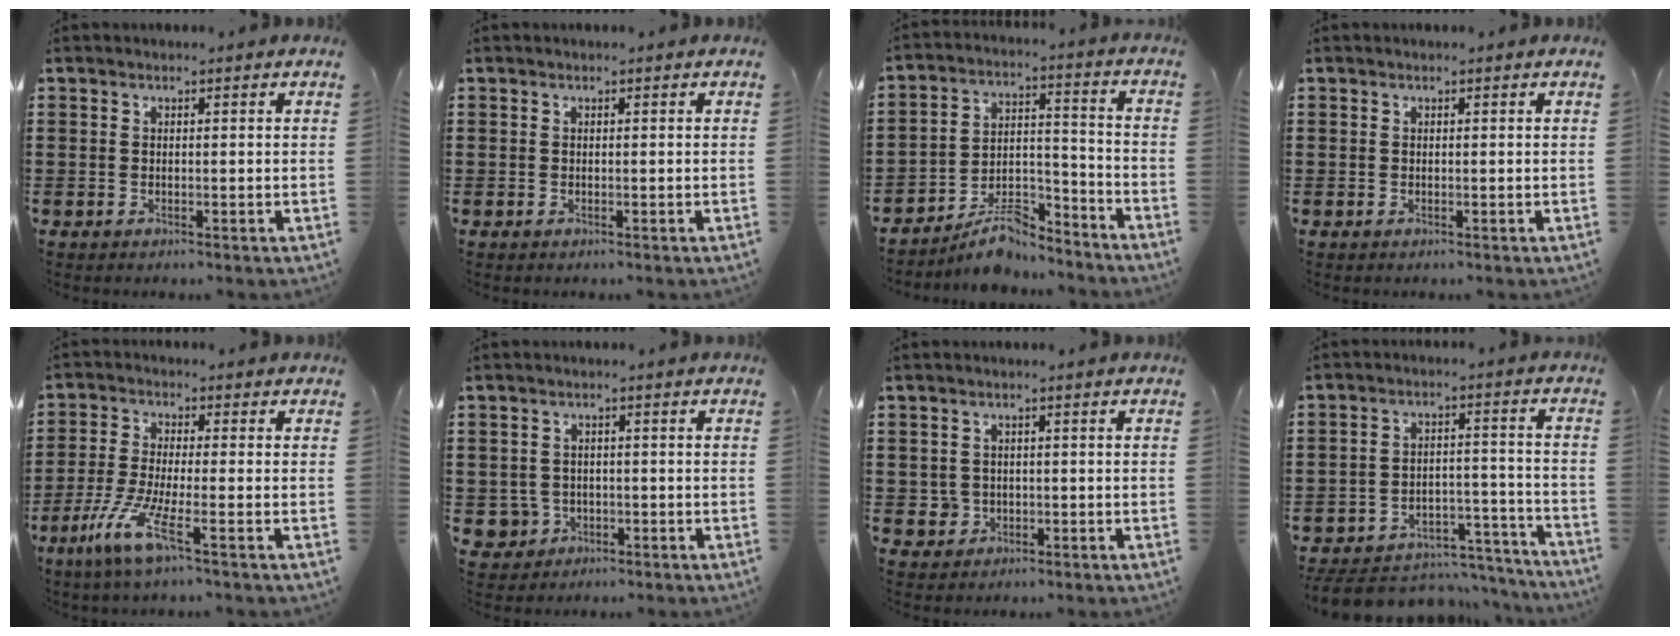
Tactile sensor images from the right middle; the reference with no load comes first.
{"total": 0.0}
{"total": 8.8, "force": [-8.1, 2.4, 2.2], "torque": [-0.029, 0.030, -0.156]}
{"total": 0.0}
{"total": 7.4, "force": [-3.7, 0.7, 6.3], "torque": [-0.151, -0.017, -0.075]}
{"total": 2.9, "force": [-0.8, 2.7, 0.6], "torque": [-0.029, 0.001, -0.021]}
{"total": 2.0, "force": [-0.3, 1.9, 0.2], "torque": [-0.013, 0.007, -0.009]}
{"total": 6.6, "force": [-6.1, 1.8, 1.6], "torque": [-0.032, 0.017, -0.122]}